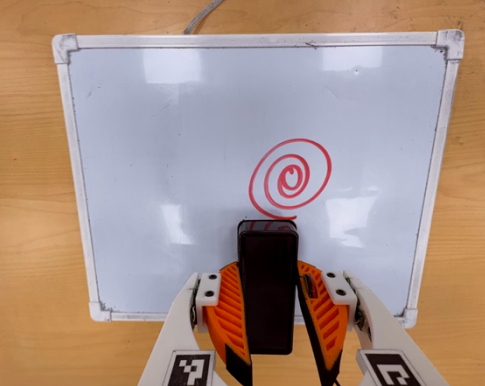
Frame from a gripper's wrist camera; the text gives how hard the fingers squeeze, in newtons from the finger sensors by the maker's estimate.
{"total": 8.4, "left": 6.9, "right": 10.0}